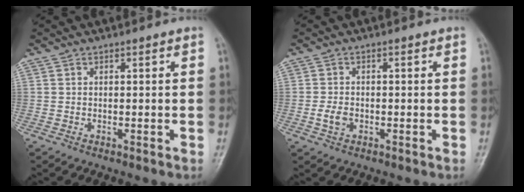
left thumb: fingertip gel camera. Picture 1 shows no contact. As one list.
[{"total": 2.7, "force": [-0.8, 1.9, 1.7], "torque": [-0.032, 0.002, -0.017]}]